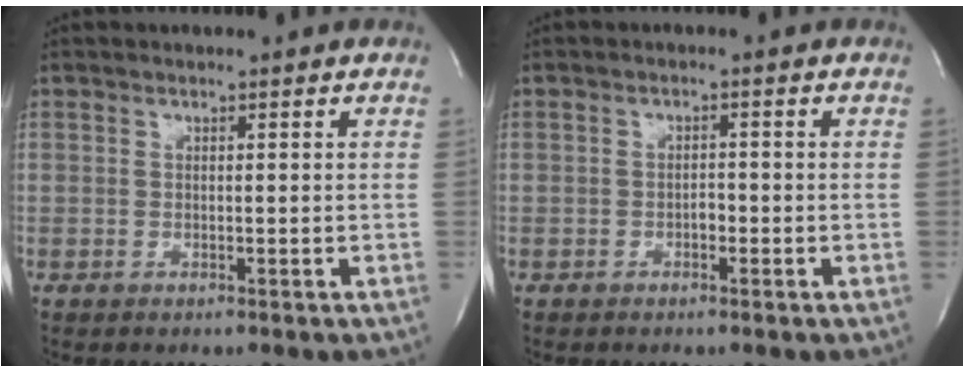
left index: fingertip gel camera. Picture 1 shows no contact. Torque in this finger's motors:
{"motor_torque": [0.08, 0.00, 0.00, 0.00]}